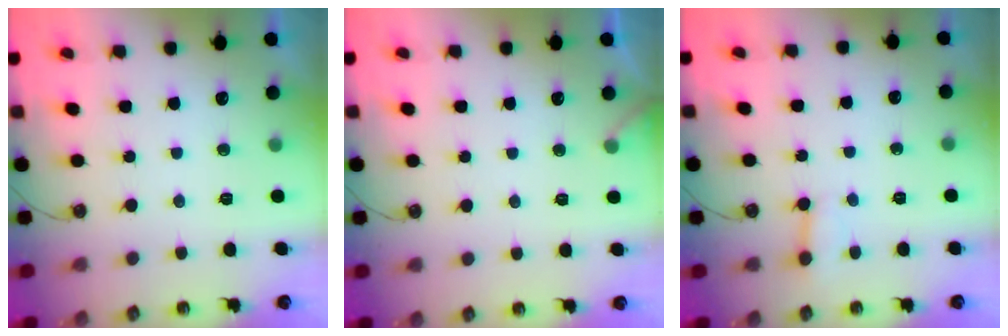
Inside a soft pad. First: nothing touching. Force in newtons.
{"total": 3.6, "press": 3.6, "slide": 0.4}
{"total": 1.9, "press": 1.9, "slide": 0.1}